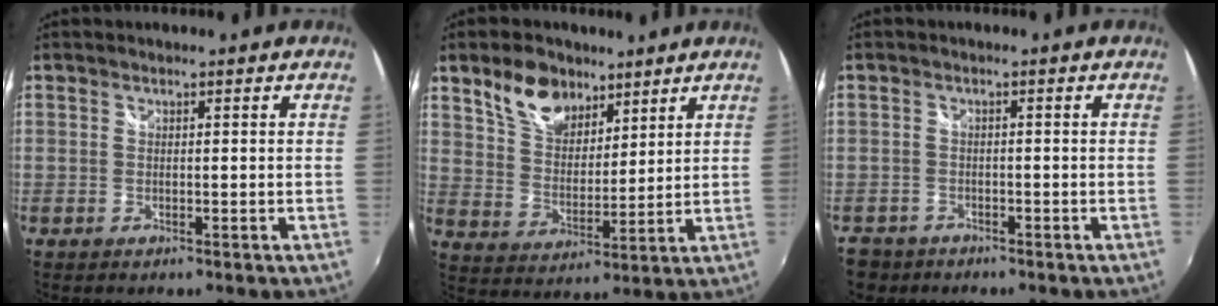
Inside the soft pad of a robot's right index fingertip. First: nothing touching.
{"total": 10.3, "force": [6.9, 5.9, 4.9], "torque": [-0.089, 0.017, 0.132]}
{"total": 4.4, "force": [-3.0, 3.2, 0.5], "torque": [-0.025, 0.004, -0.054]}